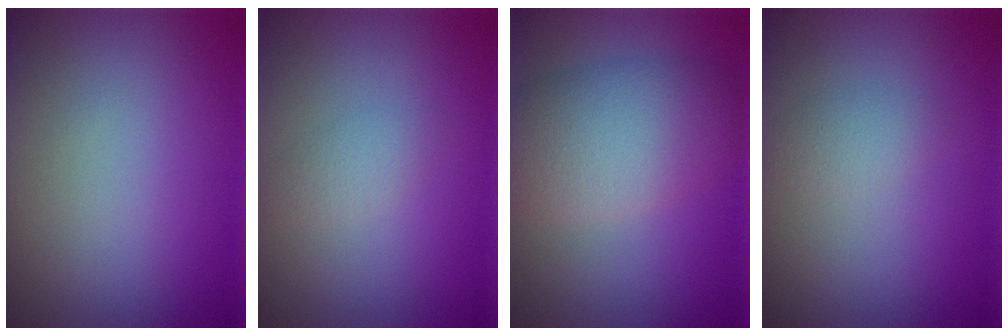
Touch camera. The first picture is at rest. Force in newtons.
{"total": 1.4, "press": 1.4, "slide": 0.0}
{"total": 7.1, "press": 7.1, "slide": 0.4}
{"total": 1.3, "press": 1.3, "slide": 0.1}